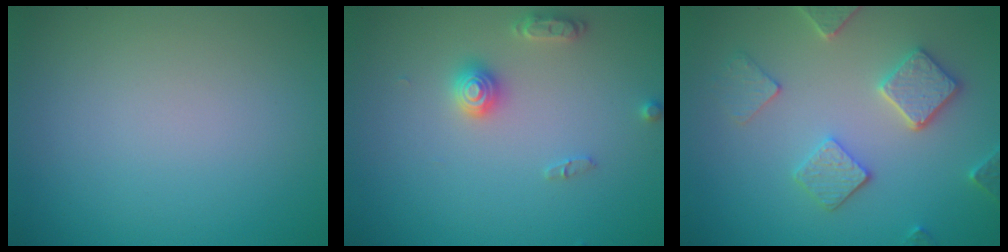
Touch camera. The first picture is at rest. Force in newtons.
{"total": 2.5, "press": 2.5, "slide": 0.4}
{"total": 3.9, "press": 3.7, "slide": 1.3}